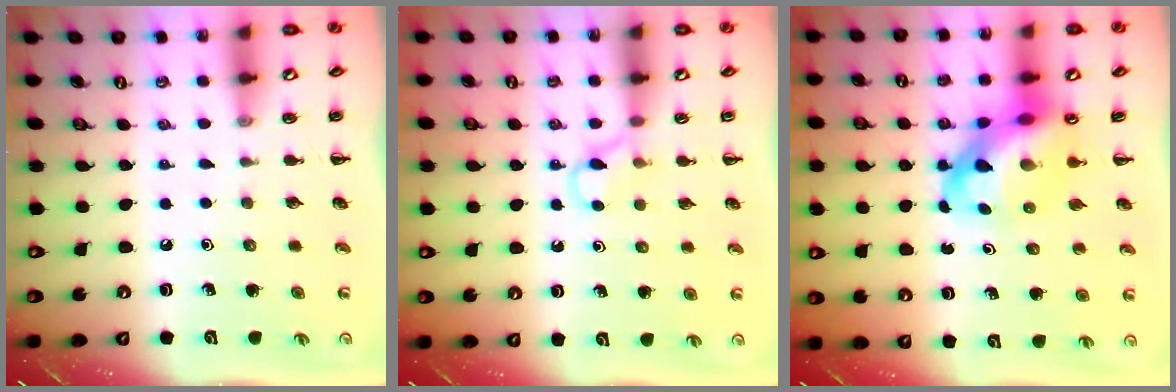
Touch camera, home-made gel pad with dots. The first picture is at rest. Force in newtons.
{"total": 4.0, "press": 3.8, "slide": 1.3}
{"total": 11.8, "press": 11.3, "slide": 3.2}